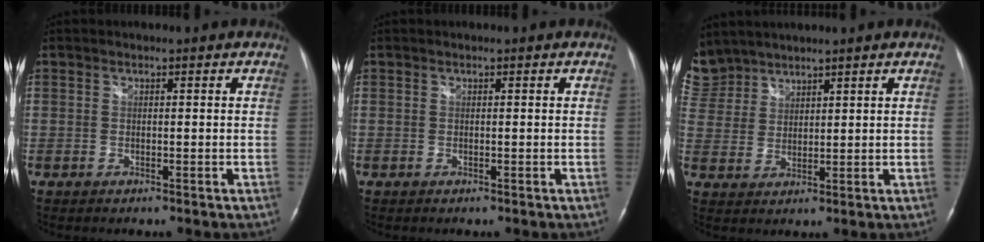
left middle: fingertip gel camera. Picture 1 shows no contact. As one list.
[{"total": 0.0}, {"total": 8.1, "force": [7.0, 4.0, 0.6], "torque": [-0.033, 0.013, 0.156]}]